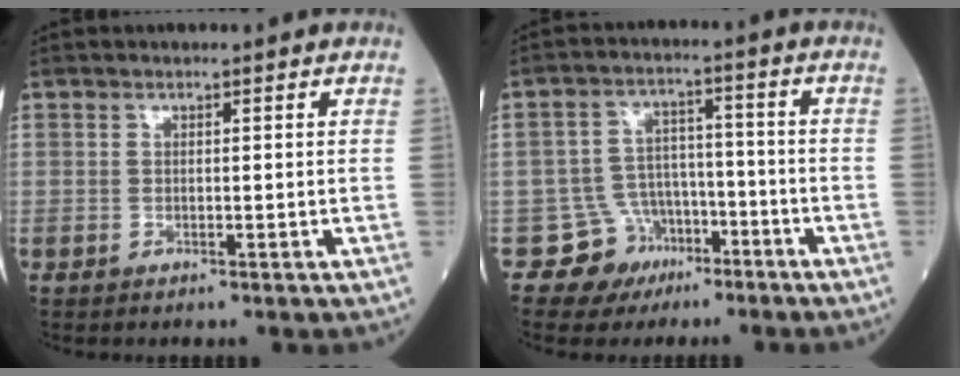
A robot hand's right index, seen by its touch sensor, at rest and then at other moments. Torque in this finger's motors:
{"motor_torque": [0.33, -0.30, -0.01, -0.04]}